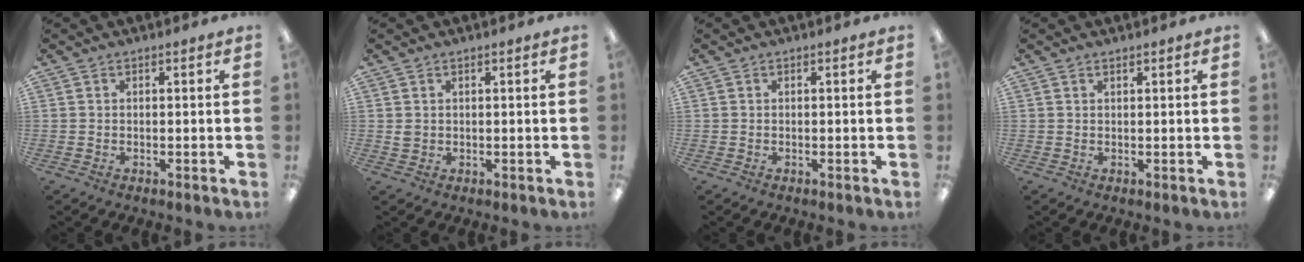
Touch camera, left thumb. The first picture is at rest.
{"total": 1.3, "force": [0.6, 0.8, 0.8], "torque": [-0.017, 0.002, 0.011]}
{"total": 0.0}
{"total": 0.9, "force": [0.7, 0.1, 0.5], "torque": [-0.011, -0.001, 0.013]}